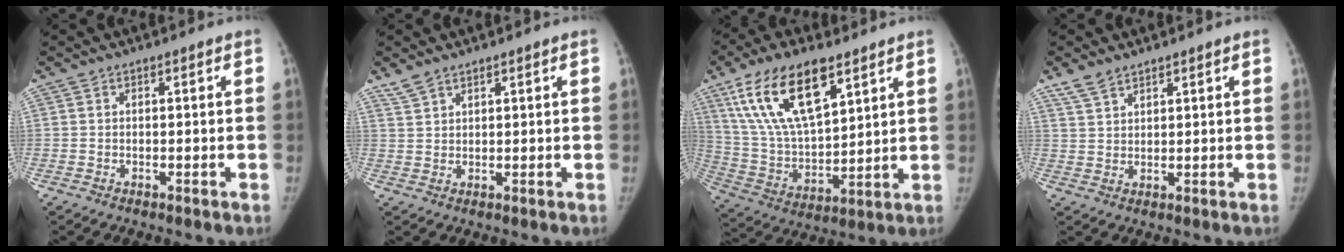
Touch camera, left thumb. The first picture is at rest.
{"total": 2.9, "force": [2.4, 1.1, 1.0], "torque": [-0.018, -0.001, 0.053]}
{"total": 19.5, "force": [10.5, 8.4, 14.1], "torque": [-0.243, -0.035, 0.204]}
{"total": 4.0, "force": [3.2, 1.8, 1.6], "torque": [-0.027, -0.006, 0.069]}